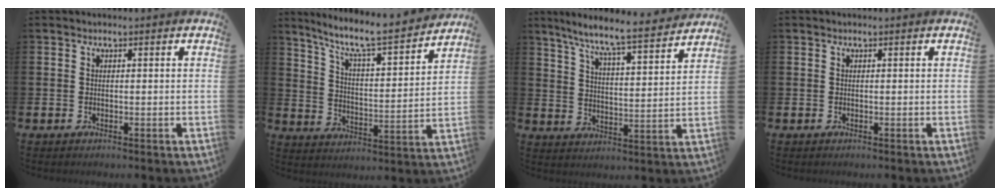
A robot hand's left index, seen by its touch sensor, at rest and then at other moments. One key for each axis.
{"total": 8.6, "fx": 7.7, "fy": 0.9, "fz": 3.8, "tx": -0.100, "ty": -0.058, "tz": 0.126}
{"total": 8.1, "fx": 7.5, "fy": -0.1, "fz": 3.1, "tx": -0.085, "ty": -0.056, "tz": 0.126}
{"total": 0.0}